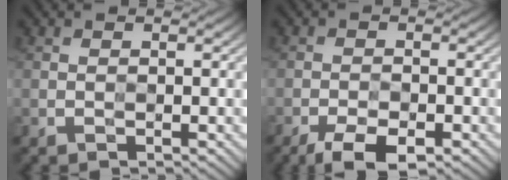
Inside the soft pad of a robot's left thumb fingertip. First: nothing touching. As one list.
[{"total": 5.8, "force": [-4.1, 2.1, 3.6], "torque": [-0.062, -0.010, -0.068]}]